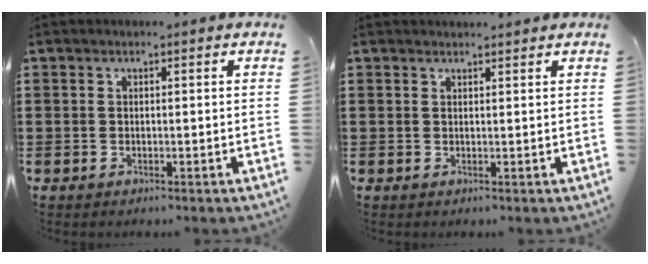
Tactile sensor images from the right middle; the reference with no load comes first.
{"total": 1.2, "force": [1.2, 0.0, 0.2], "torque": [0.002, -0.004, 0.020]}